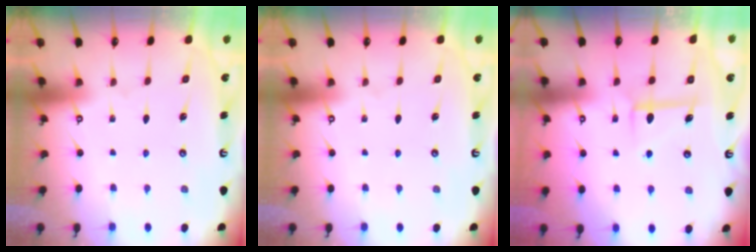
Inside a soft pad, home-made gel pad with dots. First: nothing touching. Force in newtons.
{"total": 0.0}
{"total": 6.2, "press": 6.2, "slide": 0.2}